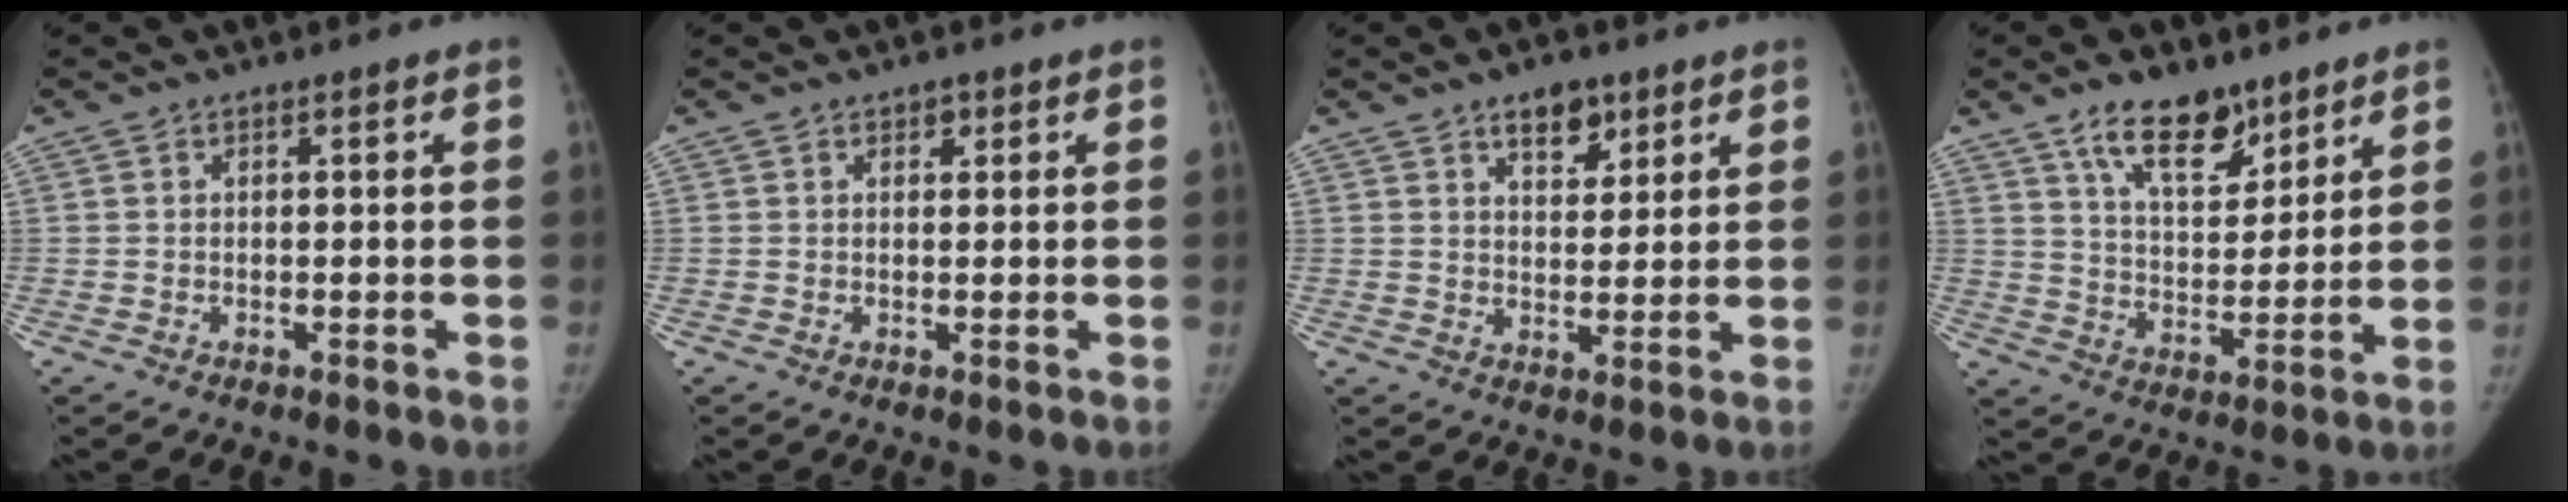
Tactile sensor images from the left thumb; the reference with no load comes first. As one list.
[{"total": 1.4, "force": [0.9, 0.8, 0.7], "torque": [-0.003, -0.003, 0.011]}, {"total": 6.5, "force": [4.1, 3.5, 3.6], "torque": [-0.027, -0.024, 0.064]}, {"total": 12.4, "force": [8.5, 5.9, 6.9], "torque": [-0.084, -0.056, 0.150]}]